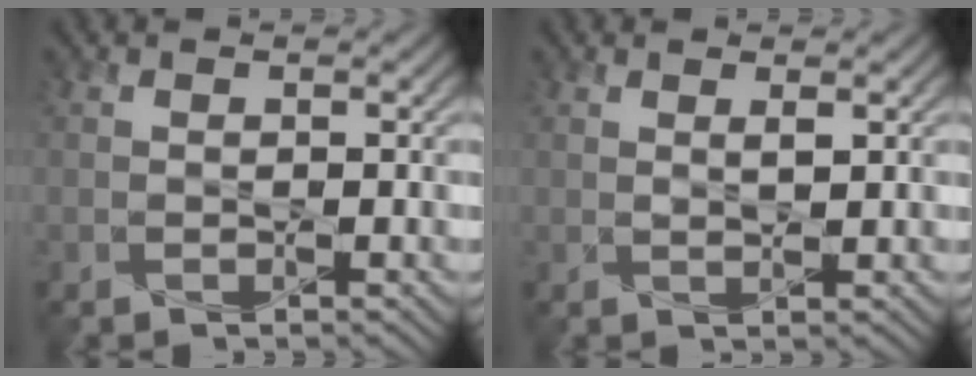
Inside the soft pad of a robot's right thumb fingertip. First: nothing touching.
{"total": 1.1, "force": [0.7, 0.2, 0.9], "torque": [-0.020, -0.001, 0.014]}